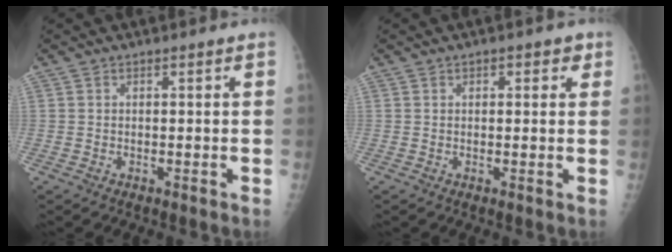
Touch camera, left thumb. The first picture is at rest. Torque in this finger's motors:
{"motor_torque": [-0.08, -0.11, 0.01, -0.11, -0.04]}